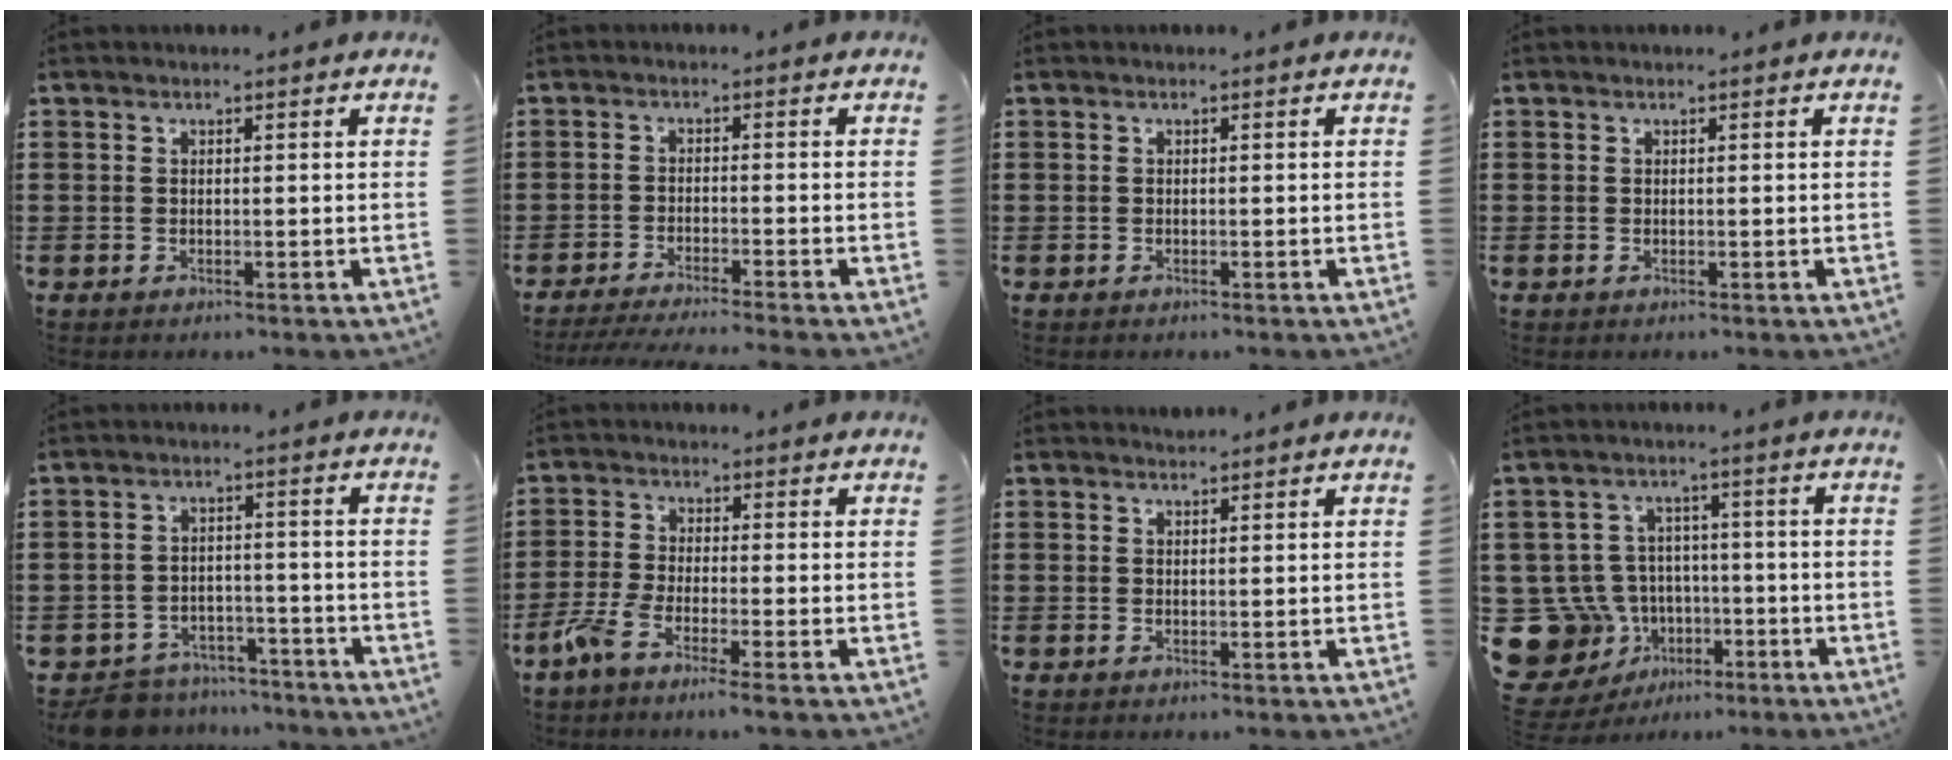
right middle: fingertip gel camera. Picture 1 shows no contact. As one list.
[{"total": 3.0, "force": [-2.7, -0.4, 1.2], "torque": [-0.026, -0.006, -0.056]}, {"total": 0.0}, {"total": 0.0}, {"total": 6.2, "force": [-6.0, 1.6, 0.6], "torque": [-0.019, 0.016, -0.122]}, {"total": 3.9, "force": [-2.7, 0.2, 2.9], "torque": [-0.078, -0.013, -0.057]}, {"total": 0.8, "force": [0.8, 0.1, -0.1], "torque": [0.001, 0.000, 0.015]}, {"total": 10.4, "force": [-3.6, 9.2, 3.2], "torque": [-0.126, 0.018, -0.066]}]